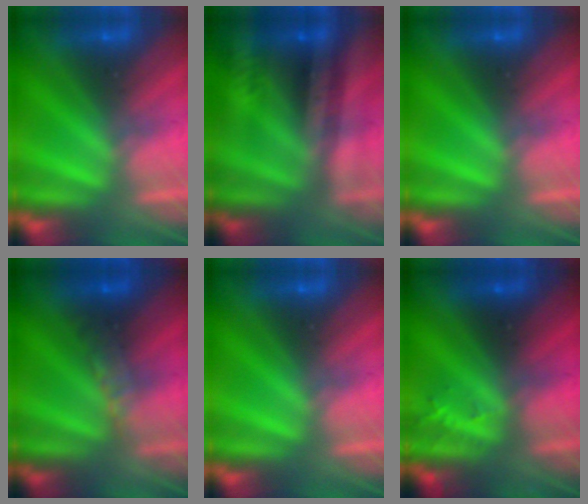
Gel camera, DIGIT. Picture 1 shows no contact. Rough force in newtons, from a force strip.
{"total": 2.6}
{"total": 0.0}
{"total": 2.9}
{"total": 0.0}
{"total": 2.9}